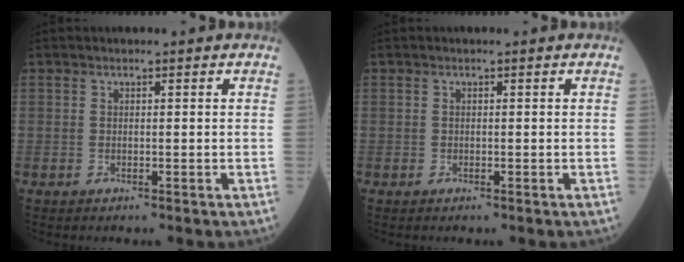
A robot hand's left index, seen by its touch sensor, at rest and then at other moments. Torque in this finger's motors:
{"motor_torque": [-0.15, -0.03, -0.02, -0.01]}